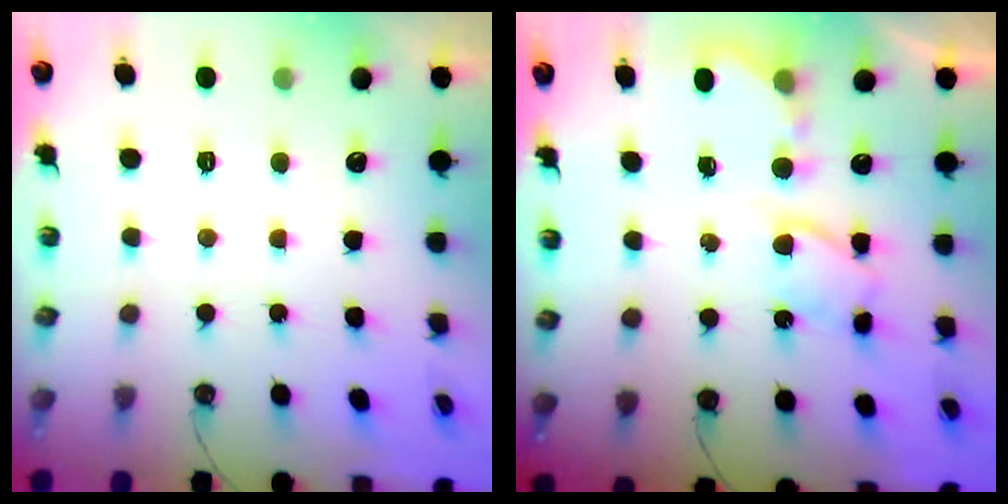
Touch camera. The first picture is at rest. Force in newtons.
{"total": 6.0, "press": 6.0, "slide": 0.4}